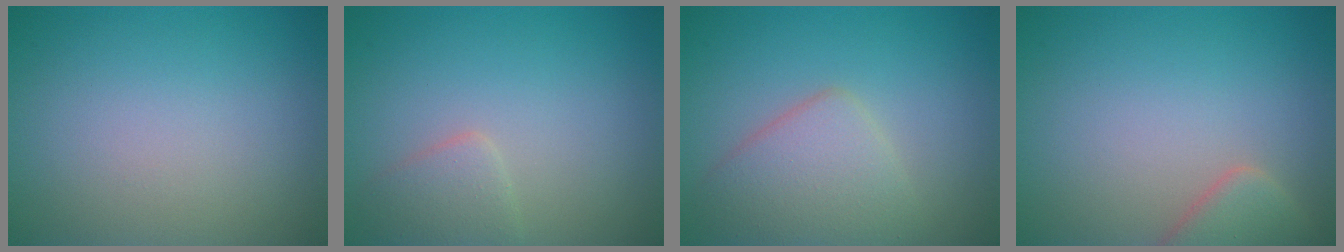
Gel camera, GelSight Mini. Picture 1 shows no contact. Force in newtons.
{"total": 1.9, "press": 1.9, "slide": 0.0}
{"total": 4.2, "press": 4.2, "slide": 0.0}
{"total": 3.0, "press": 3.0, "slide": 0.3}